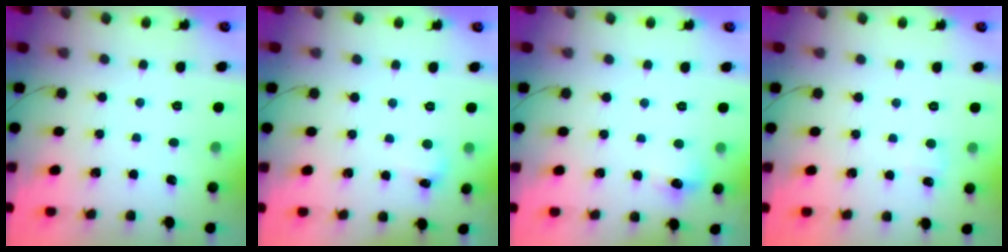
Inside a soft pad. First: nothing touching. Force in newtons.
{"total": 5.3, "press": 5.0, "slide": 1.5}
{"total": 7.0, "press": 6.8, "slide": 1.6}
{"total": 4.2, "press": 4.0, "slide": 1.2}